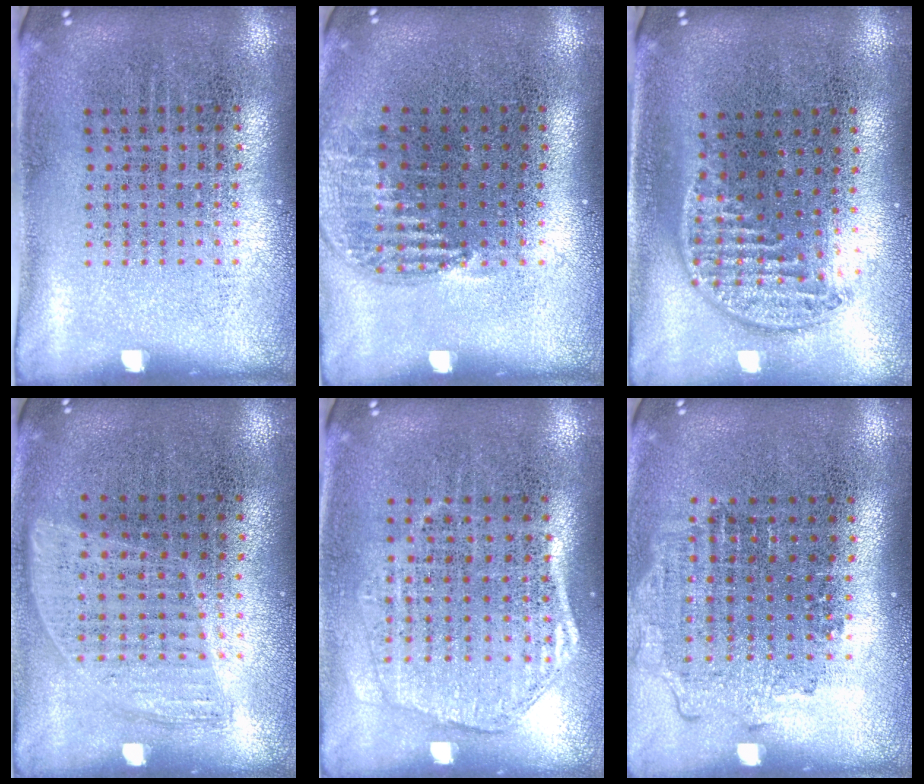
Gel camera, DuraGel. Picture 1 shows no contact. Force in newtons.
{"total": 1.0, "press": 1.0, "slide": 0.4}
{"total": 1.3, "press": 1.1, "slide": 0.7}
{"total": 0.9, "press": 0.8, "slide": 0.4}
{"total": 1.5, "press": 1.4, "slide": 0.6}
{"total": 1.2, "press": 1.1, "slide": 0.5}